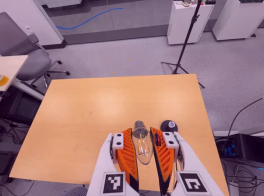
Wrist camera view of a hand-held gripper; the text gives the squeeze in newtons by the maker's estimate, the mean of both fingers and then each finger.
{"total": 23.6, "left": 25.6, "right": 21.6}